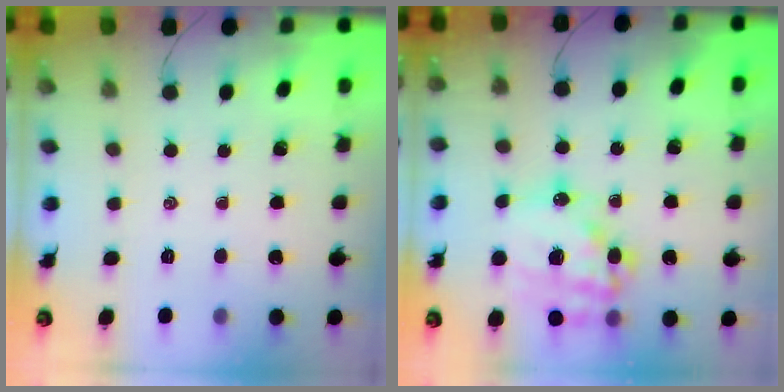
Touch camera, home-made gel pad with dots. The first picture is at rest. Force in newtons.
{"total": 20.4, "press": 20.0, "slide": 4.2}